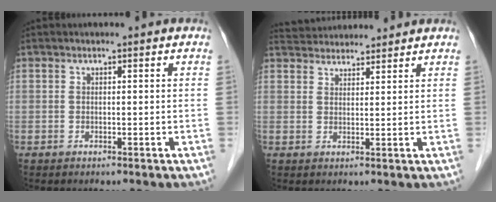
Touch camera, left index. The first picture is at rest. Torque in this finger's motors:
{"motor_torque": [-0.83, -1.30, 0.00, 0.00]}